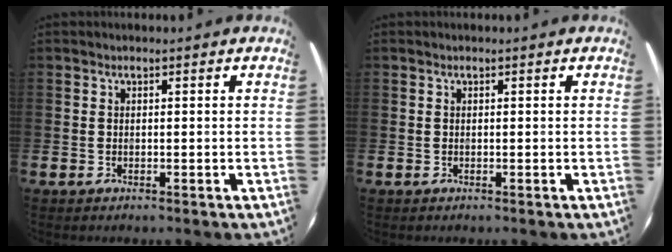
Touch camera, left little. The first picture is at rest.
{"total": 0.0}